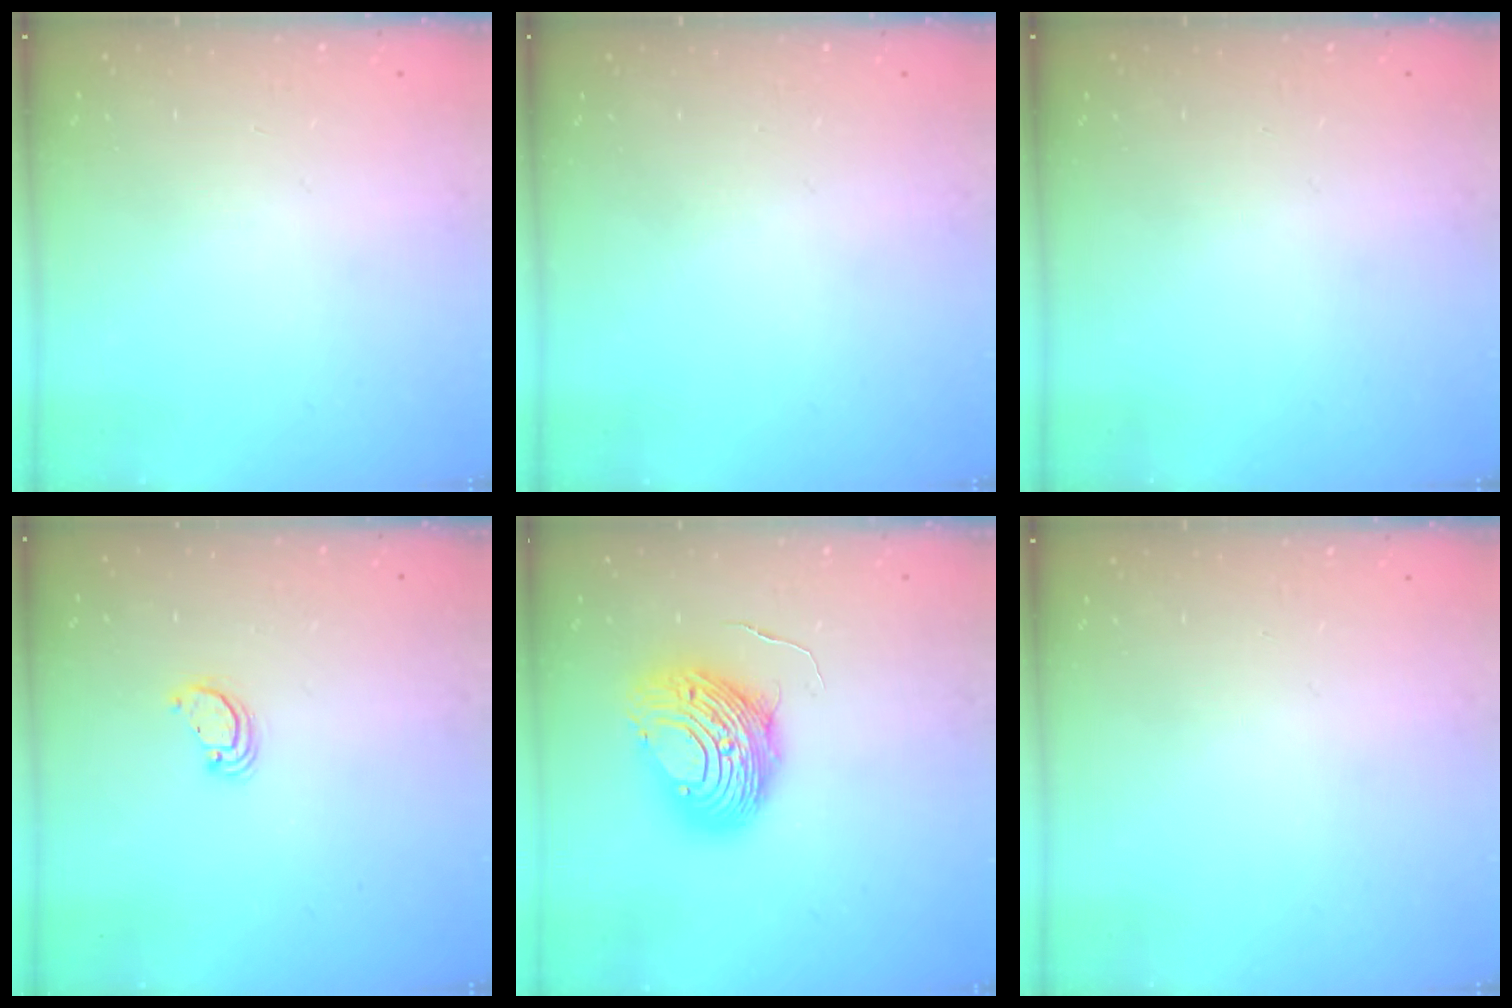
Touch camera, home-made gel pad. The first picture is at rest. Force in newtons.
{"total": 0.0}
{"total": 0.0}
{"total": 2.9, "press": 2.9, "slide": 0.1}
{"total": 12.1, "press": 12.1, "slide": 1.2}
{"total": 0.0}